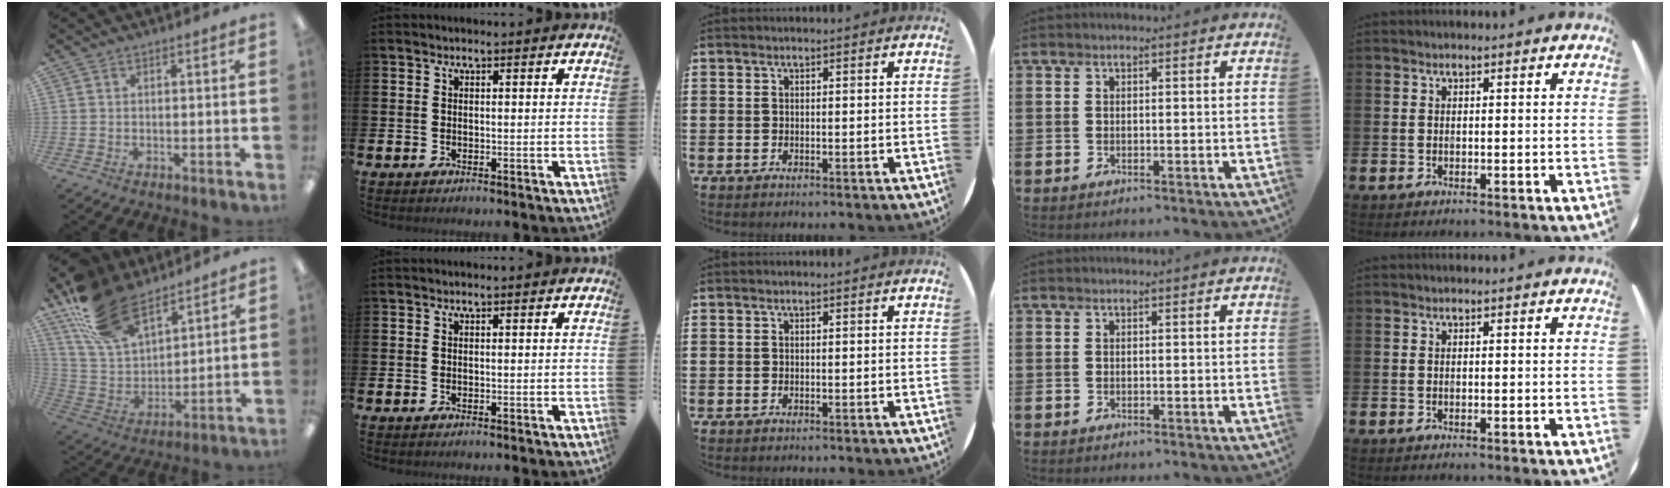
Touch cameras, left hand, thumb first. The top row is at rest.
{"thumb": {"total": 20.6, "force": [14.0, 10.4, 10.8], "torque": [-0.230, -0.059, 0.261]}}